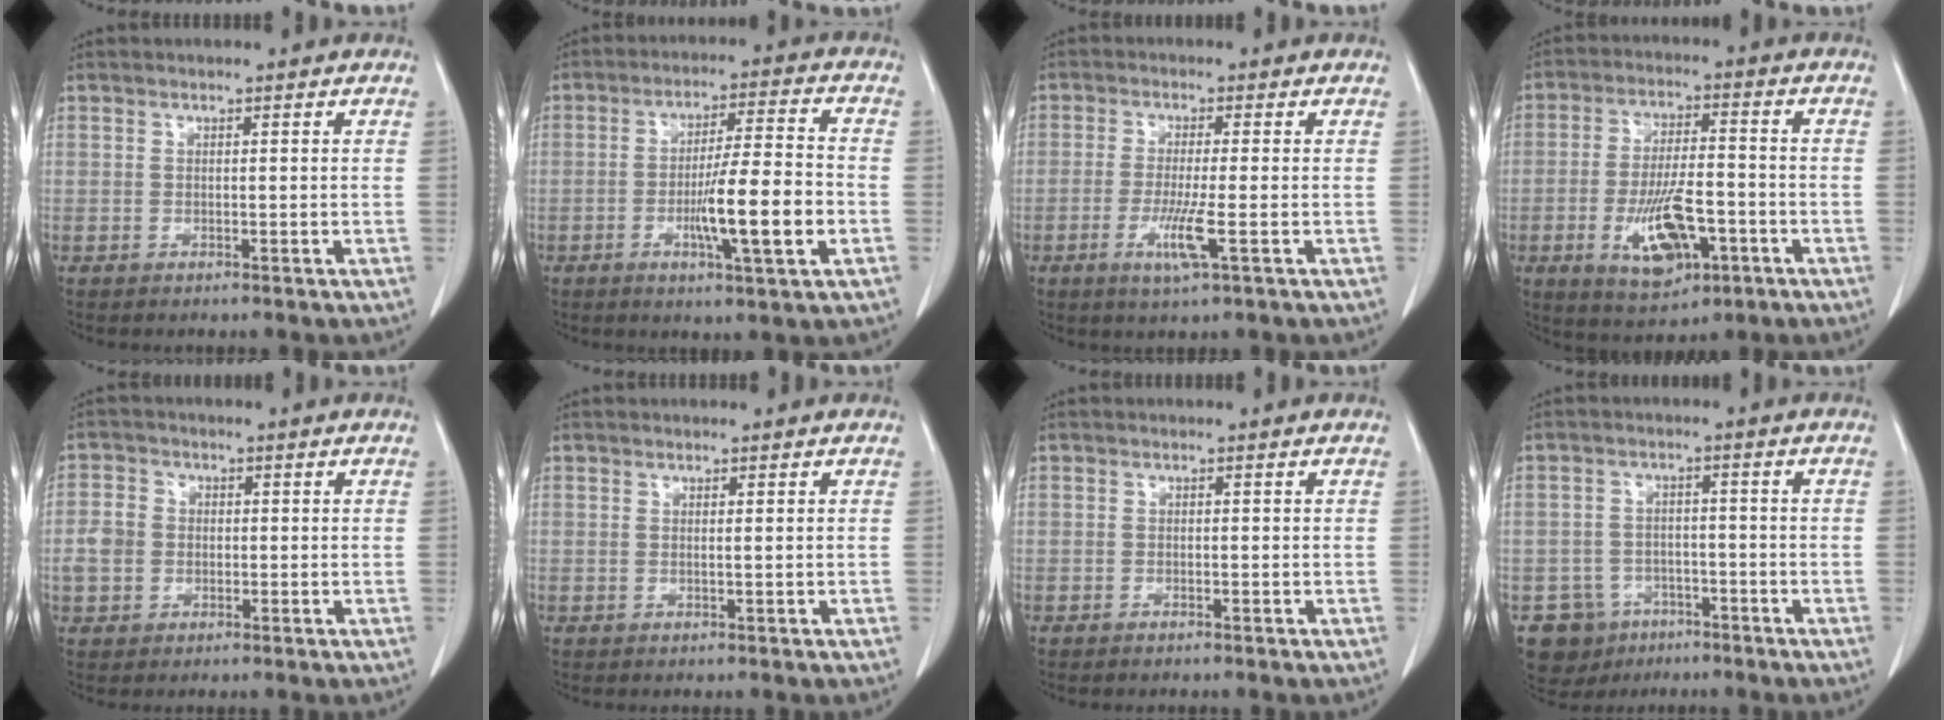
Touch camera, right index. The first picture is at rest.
{"total": 11.2, "force": [-3.2, 0.4, 10.7], "torque": [-0.175, -0.004, -0.054]}
{"total": 5.3, "force": [-1.9, -0.4, 4.9], "torque": [-0.101, -0.016, -0.035]}
{"total": 11.0, "force": [-4.0, 3.9, 9.5], "torque": [-0.178, -0.005, -0.062]}
{"total": 4.1, "force": [-0.5, 3.5, 2.0], "torque": [-0.053, 0.012, -0.009]}
{"total": 0.0}
{"total": 0.5, "force": [-0.5, 0.1, 0.2], "torque": [-0.009, -0.002, -0.008]}
{"total": 7.0, "force": [-4.0, 5.7, 0.6], "torque": [-0.011, 0.009, -0.055]}